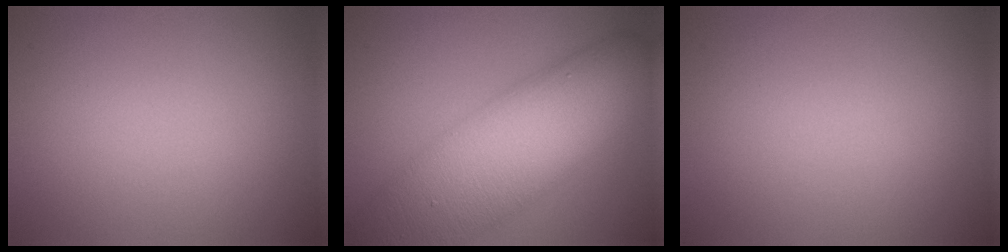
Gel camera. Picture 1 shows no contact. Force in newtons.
{"total": 13.4, "press": 13.3, "slide": 0.5}
{"total": 0.0}